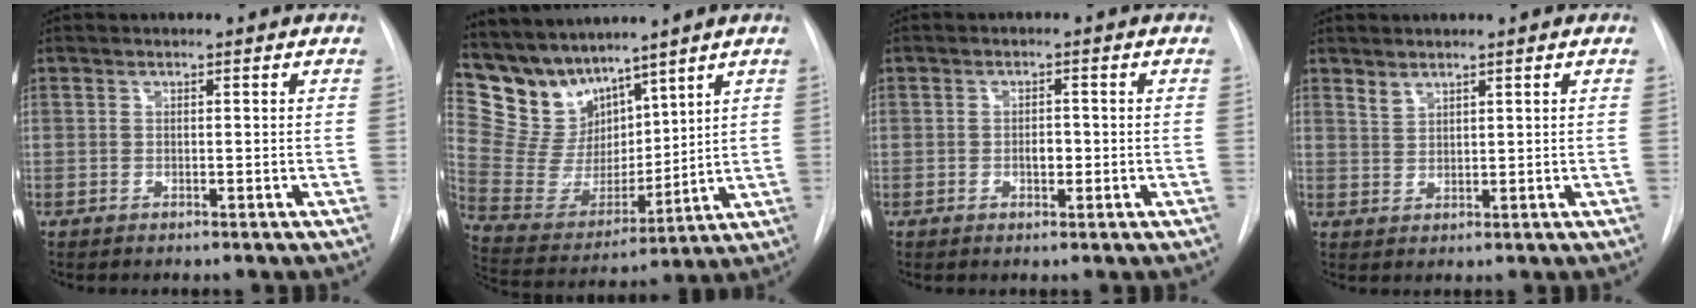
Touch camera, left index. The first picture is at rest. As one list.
[{"total": 11.6, "force": [10.2, 4.9, 2.5], "torque": [-0.071, 0.023, 0.215]}, {"total": 1.7, "force": [-0.3, 1.0, 1.3], "torque": [-0.019, 0.002, -0.002]}, {"total": 1.8, "force": [1.7, 0.4, 0.4], "torque": [-0.005, 0.000, 0.035]}]